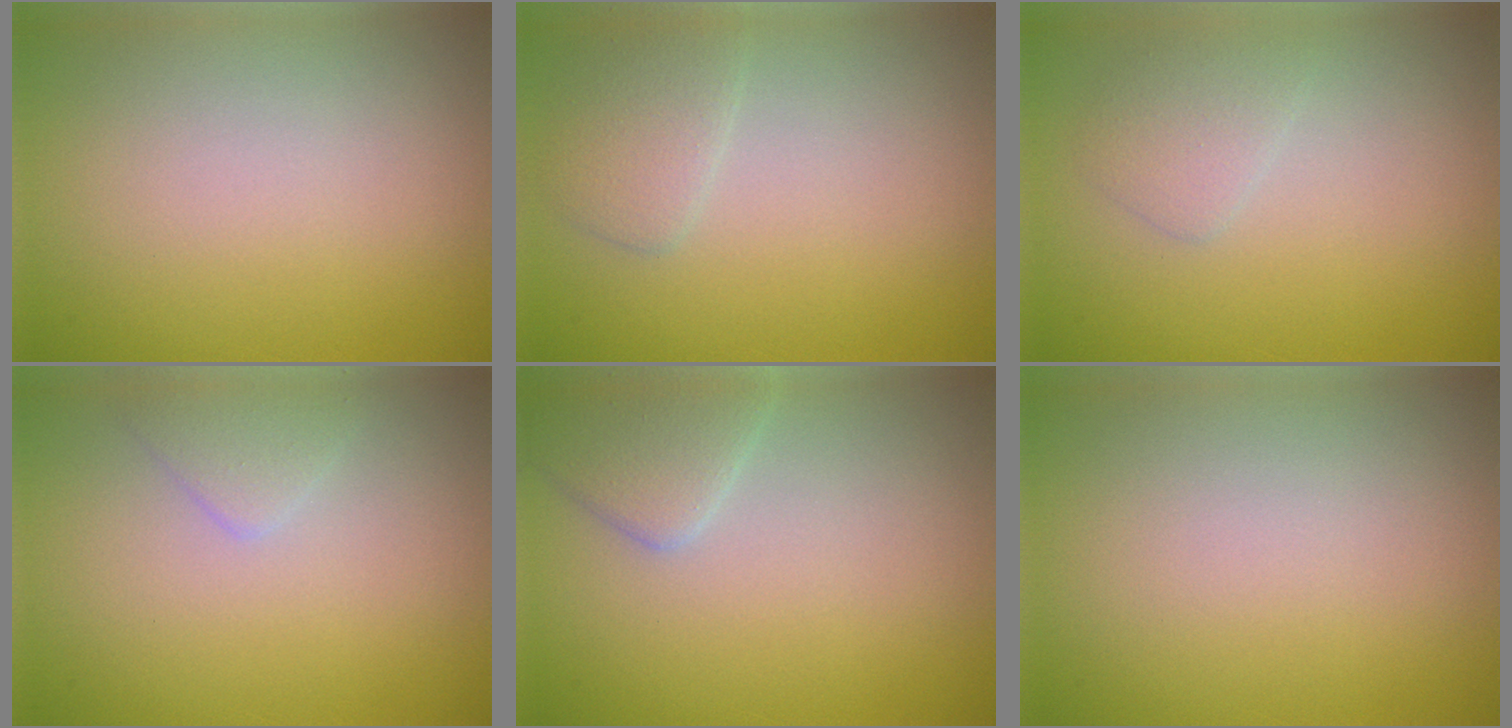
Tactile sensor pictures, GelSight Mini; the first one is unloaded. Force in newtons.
{"total": 2.1, "press": 2.1, "slide": 0.2}
{"total": 1.6, "press": 1.6, "slide": 0.1}
{"total": 1.3, "press": 1.3, "slide": 0.0}
{"total": 2.9, "press": 2.9, "slide": 0.1}
{"total": 0.0}